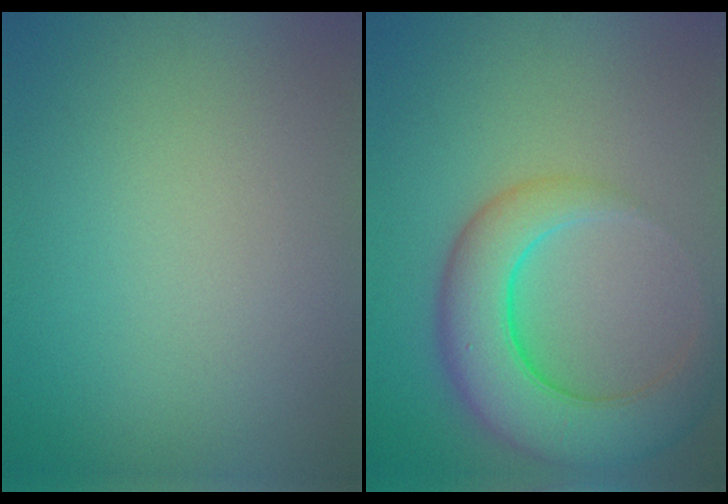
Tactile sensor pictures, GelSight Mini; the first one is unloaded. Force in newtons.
{"total": 7.7, "press": 7.7, "slide": 0.6}